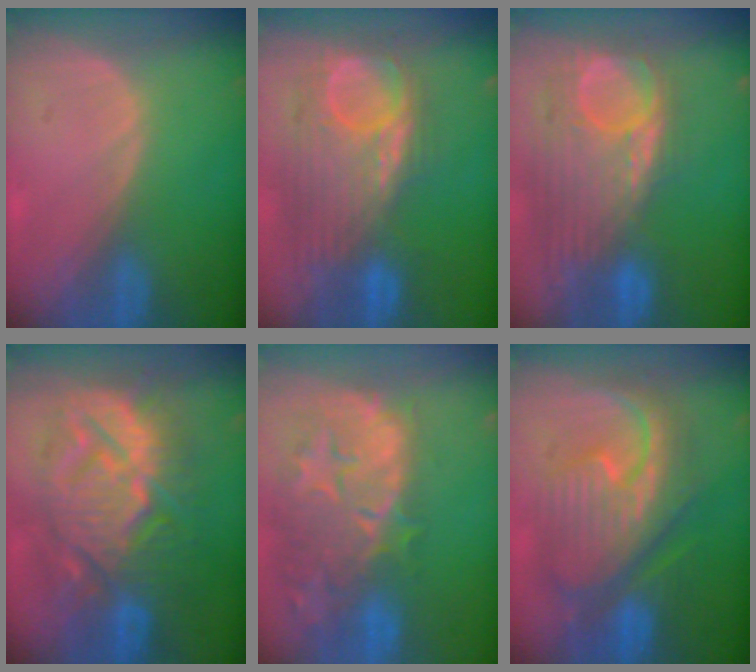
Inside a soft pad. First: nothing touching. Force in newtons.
{"total": 11.3, "press": 10.5, "slide": 4.3}
{"total": 12.2, "press": 10.4, "slide": 6.3}
{"total": 13.7, "press": 13.6, "slide": 1.3}
{"total": 14.7, "press": 11.9, "slide": 8.6}
{"total": 12.2, "press": 12.1, "slide": 1.2}